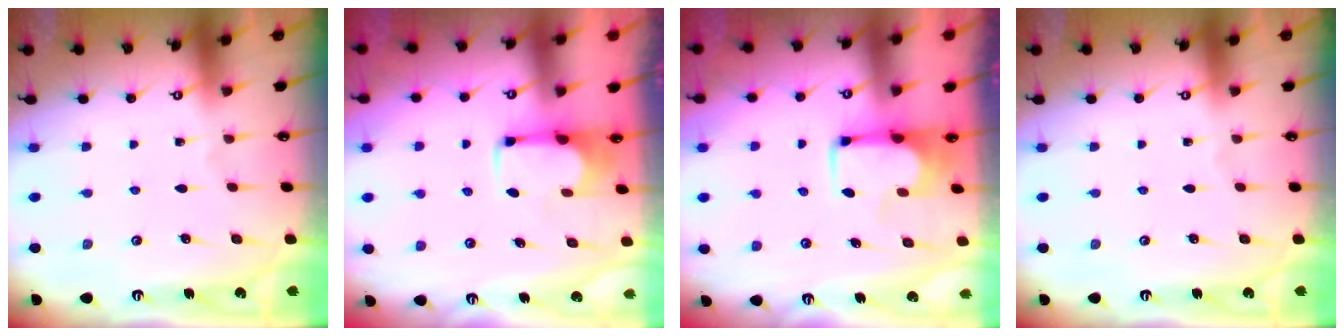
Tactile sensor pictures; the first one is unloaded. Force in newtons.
{"total": 1.8, "press": 1.5, "slide": 0.9}
{"total": 3.7, "press": 3.7, "slide": 0.4}
{"total": 0.0}